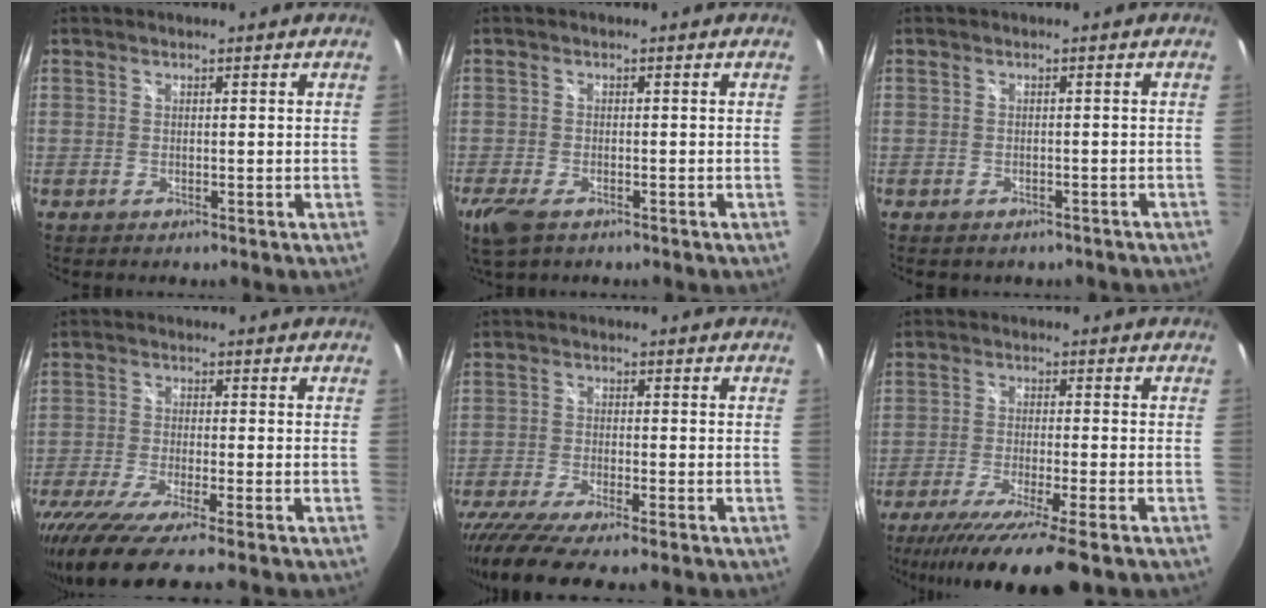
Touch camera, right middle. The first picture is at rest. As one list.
[{"total": 5.3, "force": [-3.4, 2.4, 3.3], "torque": [-0.083, -0.019, -0.063]}, {"total": 4.1, "force": [-3.2, 1.9, 1.5], "torque": [-0.029, -0.016, -0.036]}, {"total": 12.1, "force": [-9.7, 0.2, 7.2], "torque": [-0.159, -0.054, -0.169]}, {"total": 10.6, "force": [-8.7, 0.8, 6.0], "torque": [-0.136, -0.048, -0.150]}, {"total": 14.5, "force": [-11.2, -0.1, 9.2], "torque": [-0.176, -0.052, -0.180]}]